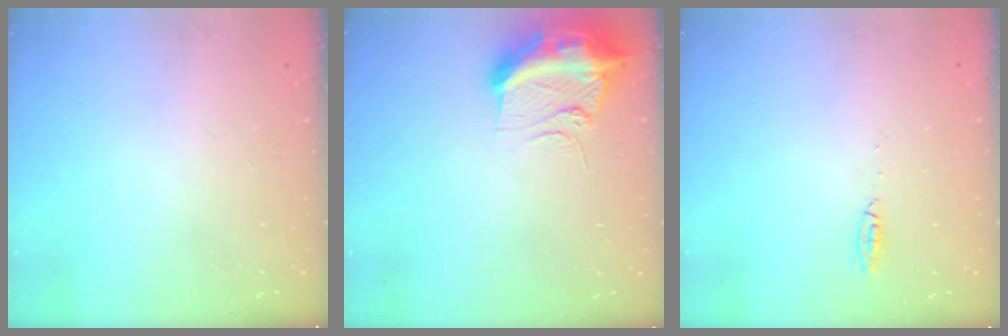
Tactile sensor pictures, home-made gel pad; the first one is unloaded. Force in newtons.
{"total": 13.2, "press": 13.1, "slide": 1.4}
{"total": 12.4, "press": 5.3, "slide": 11.2}